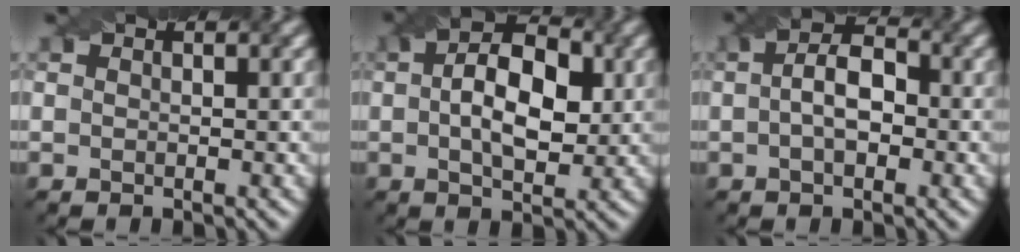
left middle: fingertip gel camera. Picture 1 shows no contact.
{"total": 6.2, "force": [0.1, 3.7, 5.0], "torque": [-0.069, 0.015, 0.011]}
{"total": 3.2, "force": [-0.8, 1.9, 2.4], "torque": [-0.031, 0.011, -0.007]}